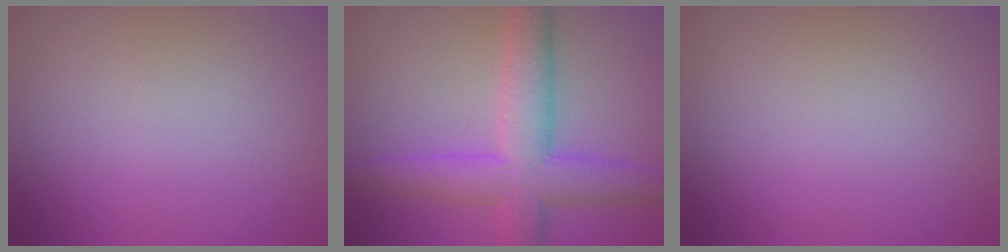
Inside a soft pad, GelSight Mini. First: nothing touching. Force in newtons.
{"total": 7.1, "press": 7.1, "slide": 0.1}
{"total": 0.0}